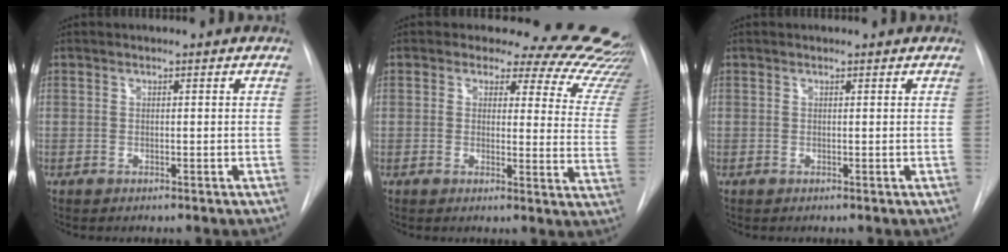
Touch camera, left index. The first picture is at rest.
{"total": 18.9, "force": [17.5, 5.6, 4.4], "torque": [-0.028, -0.101, 0.159]}
{"total": 0.9, "force": [0.9, 0.3, 0.1], "torque": [-0.008, 0.006, 0.011]}